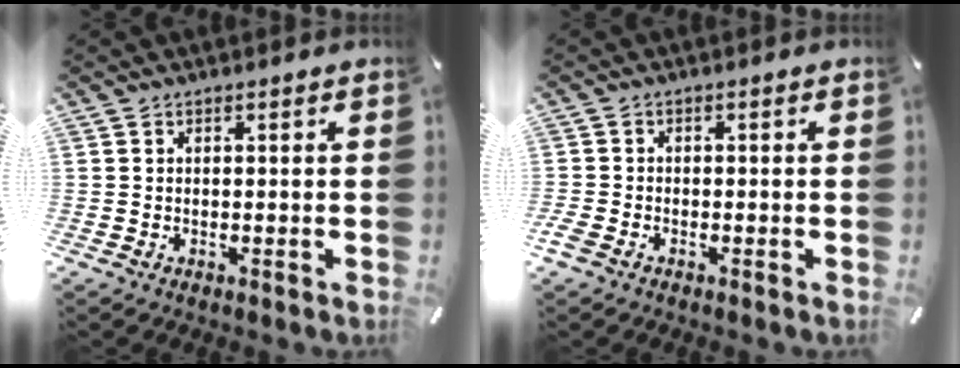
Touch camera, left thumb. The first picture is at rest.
{"total": 1.9, "force": [-1.3, 1.1, 0.8], "torque": [-0.021, 0.001, -0.027]}